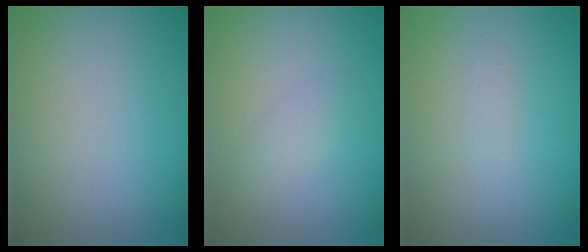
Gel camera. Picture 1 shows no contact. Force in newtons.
{"total": 1.2, "press": 1.2, "slide": 0.1}
{"total": 0.7, "press": 0.7, "slide": 0.1}